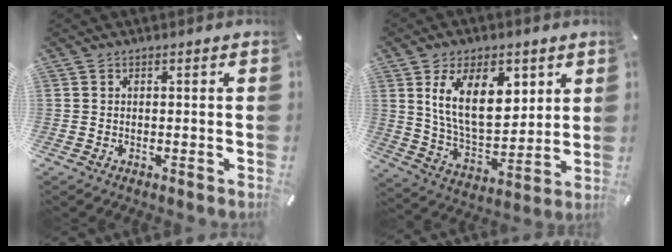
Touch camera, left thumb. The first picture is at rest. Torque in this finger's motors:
{"motor_torque": [1.07, 1.11, 1.44, -1.33, 0.20]}